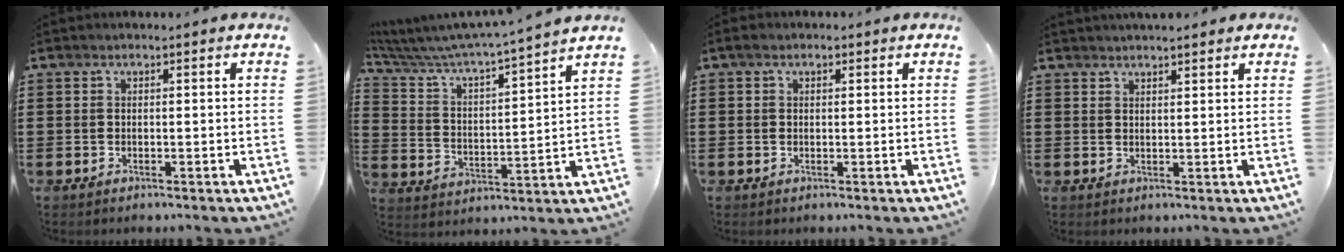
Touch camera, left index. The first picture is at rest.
{"total": 4.5, "force": [4.3, -0.5, 1.1], "torque": [-0.048, -0.043, 0.062]}
{"total": 1.0, "force": [0.1, 0.7, 0.7], "torque": [-0.006, 0.004, -0.002]}
{"total": 1.9, "force": [1.9, 0.1, 0.5], "torque": [-0.013, 0.002, 0.036]}